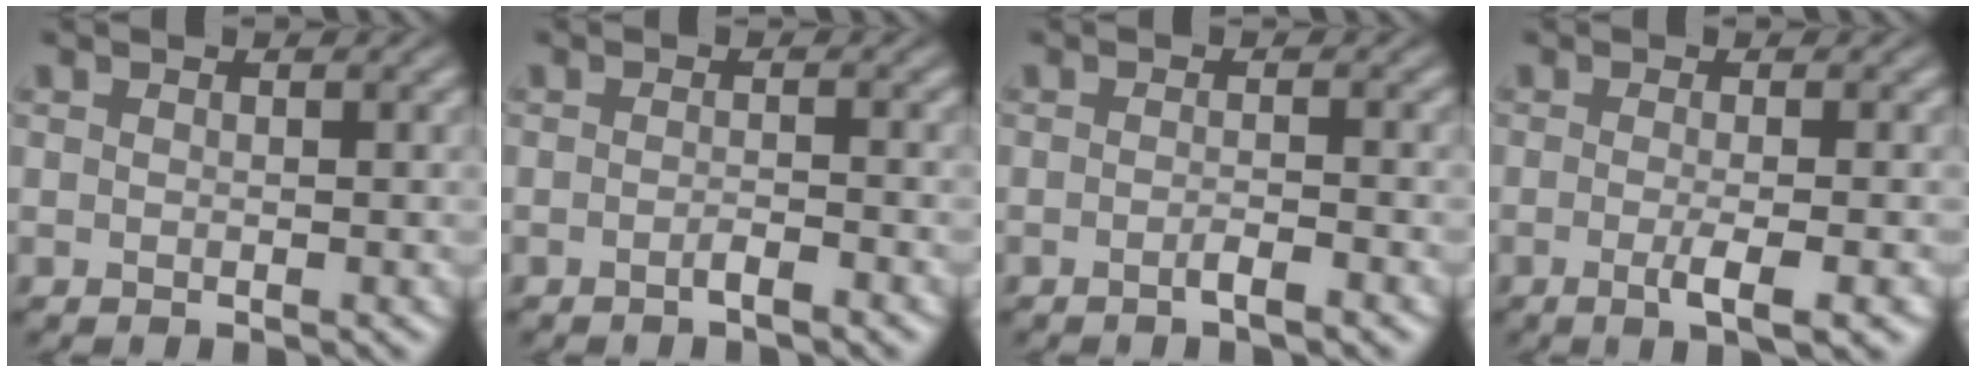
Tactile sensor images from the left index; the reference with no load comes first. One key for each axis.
{"total": 1.4, "fx": -0.9, "fy": 0.3, "fz": 1.1, "tx": -0.018, "ty": 0.001, "tz": -0.018}
{"total": 1.7, "fx": -0.9, "fy": 0.4, "fz": 1.4, "tx": -0.020, "ty": 0.001, "tz": -0.019}
{"total": 3.7, "fx": -1.0, "fy": 0.9, "fz": 3.4, "tx": -0.051, "ty": -0.005, "tz": -0.020}